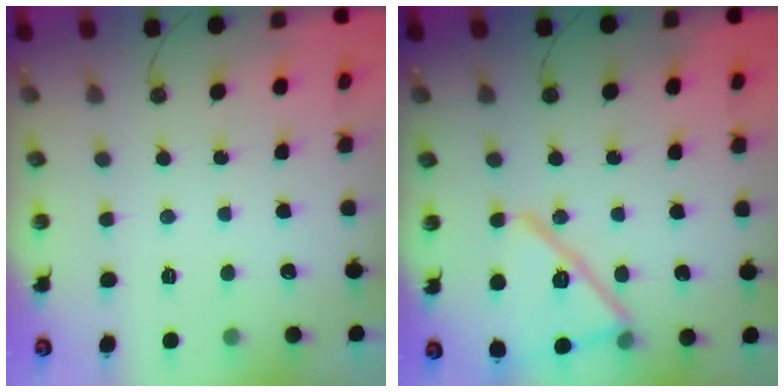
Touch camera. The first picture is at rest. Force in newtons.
{"total": 19.5, "press": 16.5, "slide": 10.4}